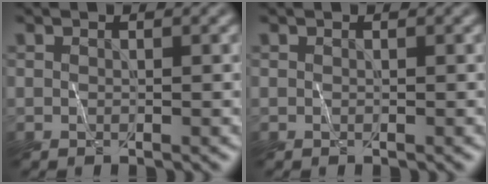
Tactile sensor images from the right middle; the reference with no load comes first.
{"total": 0.0}